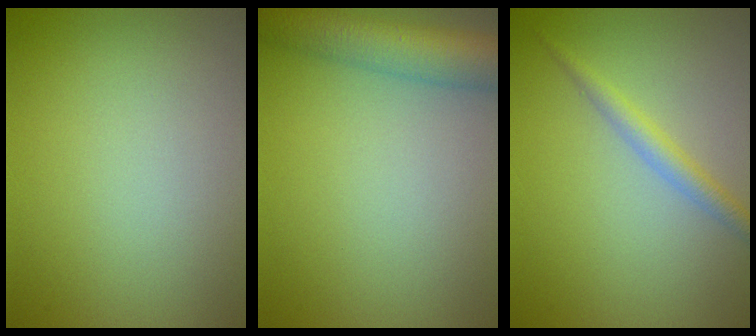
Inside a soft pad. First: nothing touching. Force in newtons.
{"total": 6.5, "press": 6.5, "slide": 0.3}
{"total": 1.8, "press": 1.8, "slide": 0.0}